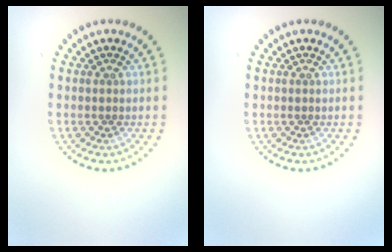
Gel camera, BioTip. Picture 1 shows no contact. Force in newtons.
{"total": 0.0}